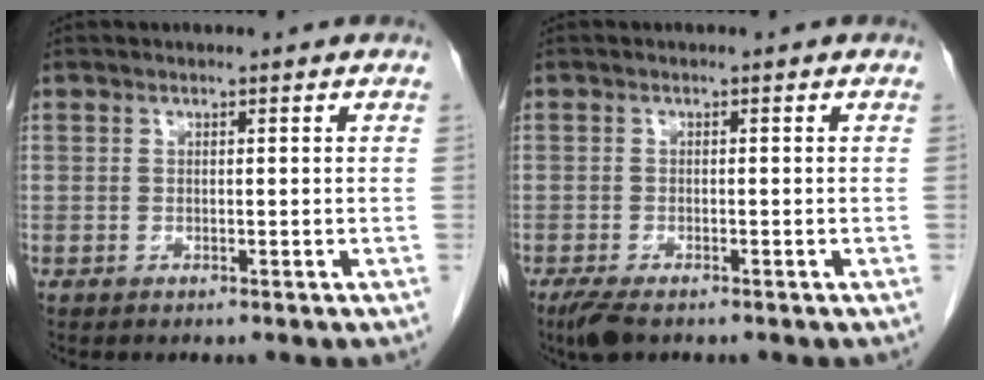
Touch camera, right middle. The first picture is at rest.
{"total": 3.4, "force": [-2.4, 1.0, 2.1], "torque": [-0.047, -0.009, -0.039]}